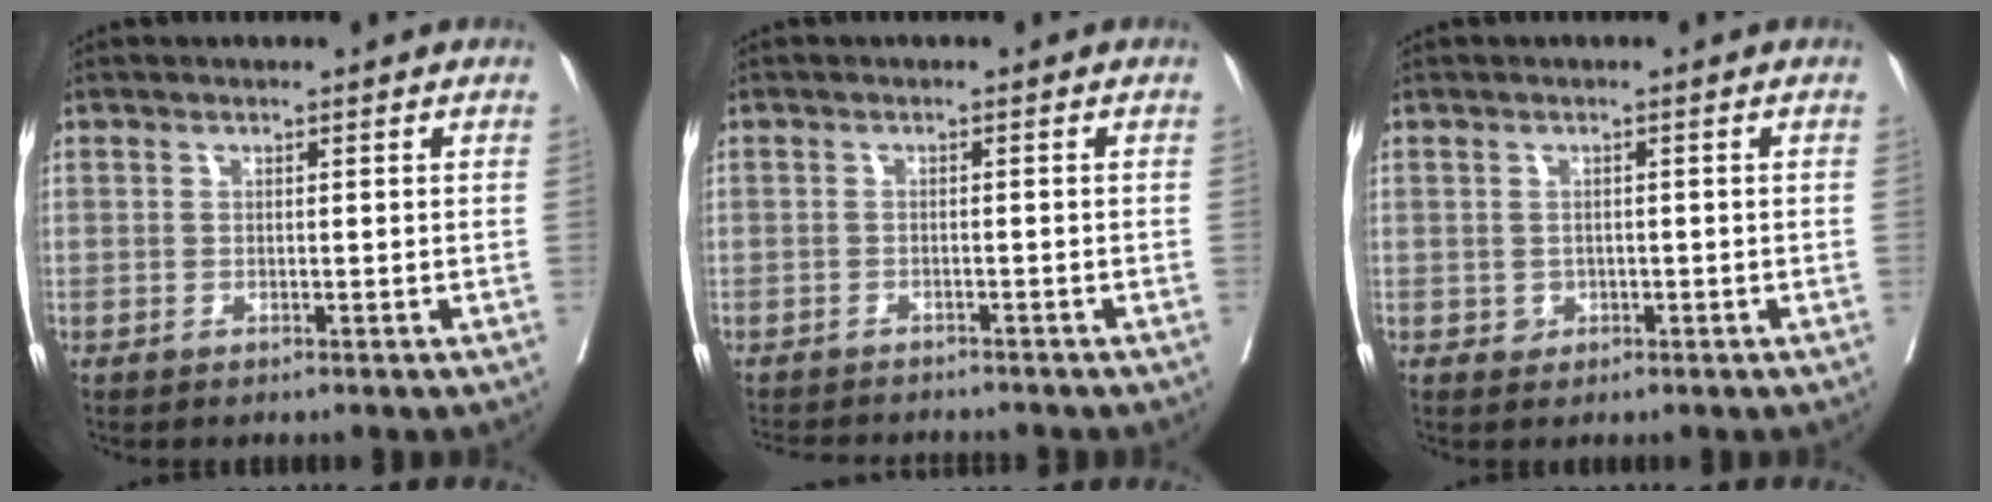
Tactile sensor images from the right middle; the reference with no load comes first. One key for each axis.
{"total": 7.5, "fx": -7.1, "fy": 1.3, "fz": 2.0, "tx": -0.030, "ty": -0.006, "tz": -0.099}
{"total": 1.4, "fx": -0.4, "fy": 1.3, "fz": 0.4, "tx": -0.004, "ty": 0.004, "tz": -0.002}